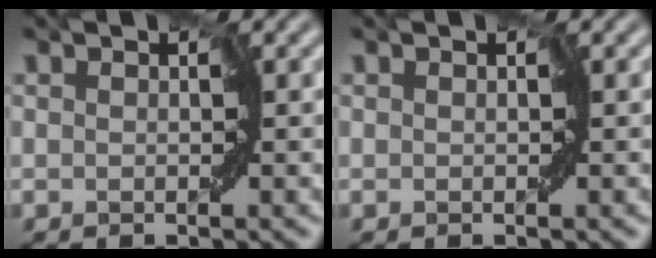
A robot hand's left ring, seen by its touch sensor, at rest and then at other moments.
{"total": 0.0}